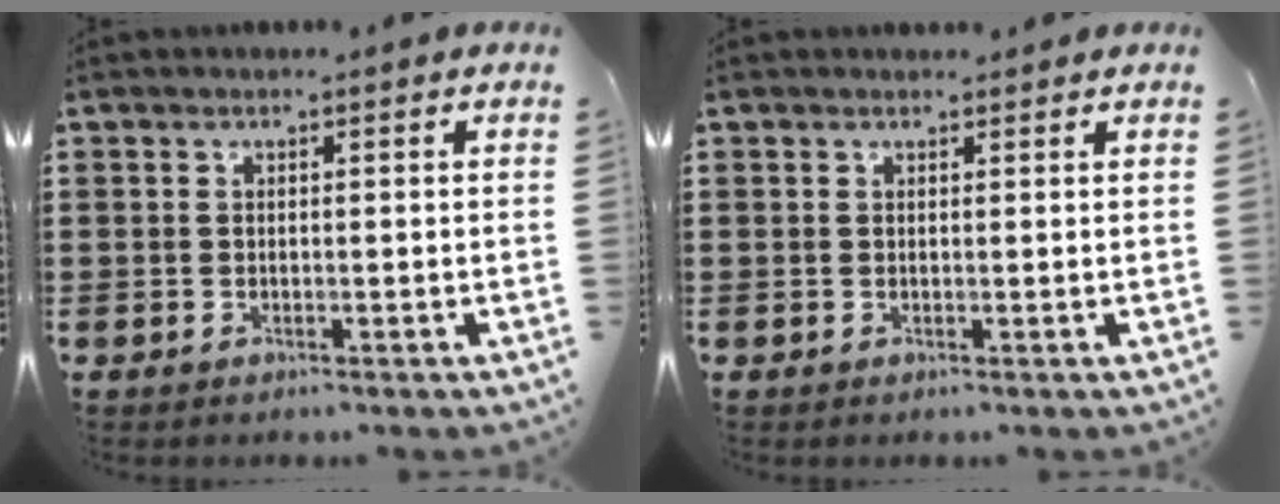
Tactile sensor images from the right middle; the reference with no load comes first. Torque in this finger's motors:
{"motor_torque": [0.29, -0.17, 0.02, 0.00]}